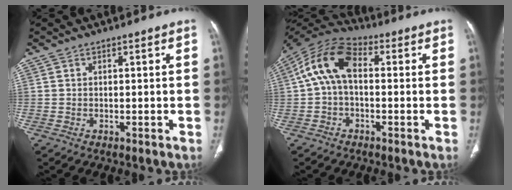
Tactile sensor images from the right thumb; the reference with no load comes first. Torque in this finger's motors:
{"motor_torque": [0.26, 0.24, 1.79, -0.37, 0.15]}